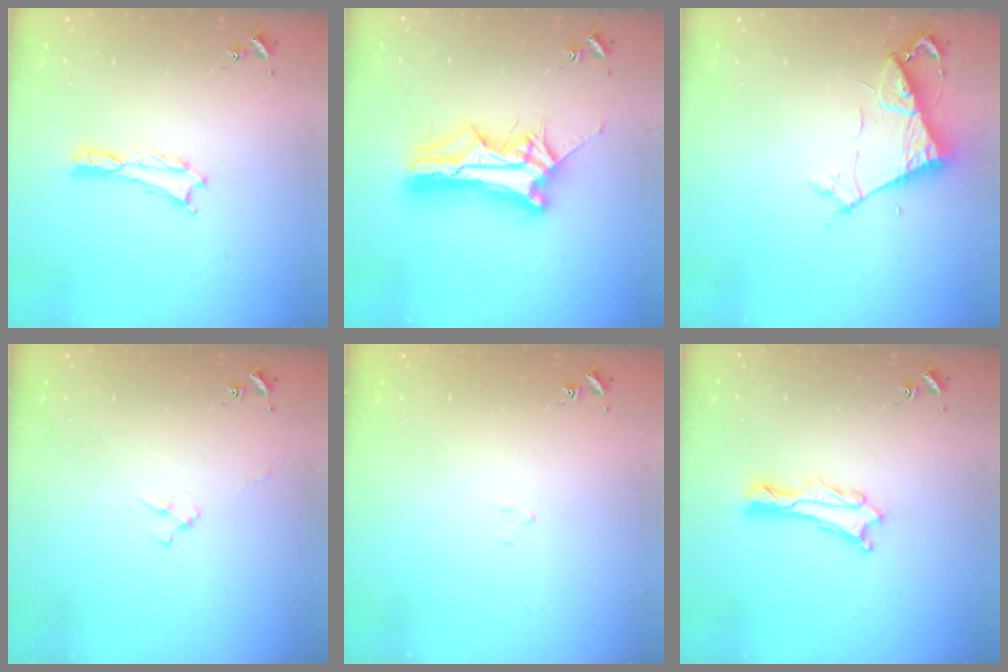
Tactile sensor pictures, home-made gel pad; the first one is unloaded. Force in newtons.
{"total": 13.0, "press": 12.9, "slide": 1.2}
{"total": 6.9, "press": 6.9, "slide": 0.7}
{"total": 2.4, "press": 2.4, "slide": 0.3}
{"total": 1.6, "press": 1.6, "slide": 0.1}
{"total": 0.9, "press": 0.9, "slide": 0.2}